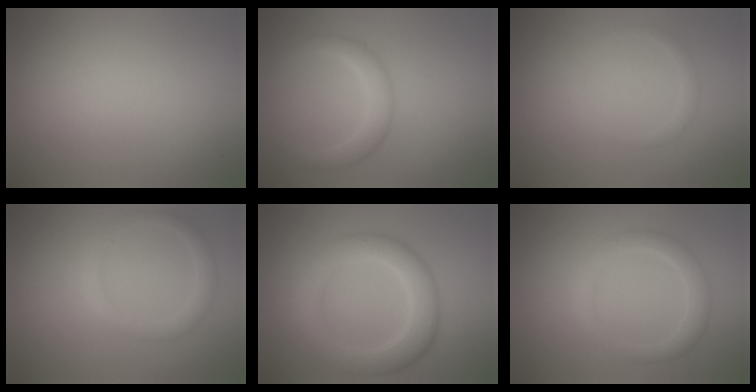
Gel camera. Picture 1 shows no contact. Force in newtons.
{"total": 2.3, "press": 2.3, "slide": 0.0}
{"total": 0.9, "press": 0.8, "slide": 0.1}
{"total": 1.8, "press": 1.8, "slide": 0.2}
{"total": 5.0, "press": 5.0, "slide": 0.2}
{"total": 2.5, "press": 2.5, "slide": 0.1}